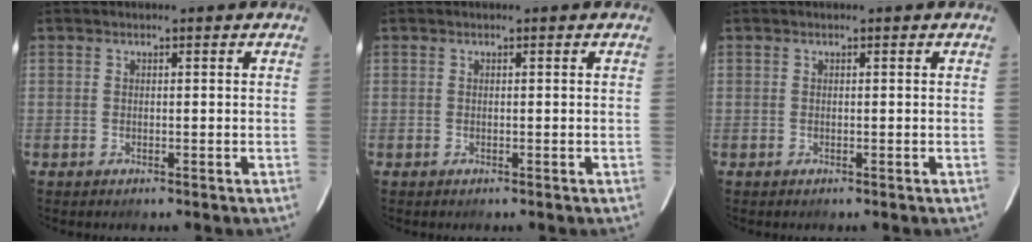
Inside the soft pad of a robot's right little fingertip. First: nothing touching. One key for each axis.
{"total": 0.0}
{"total": 0.0}